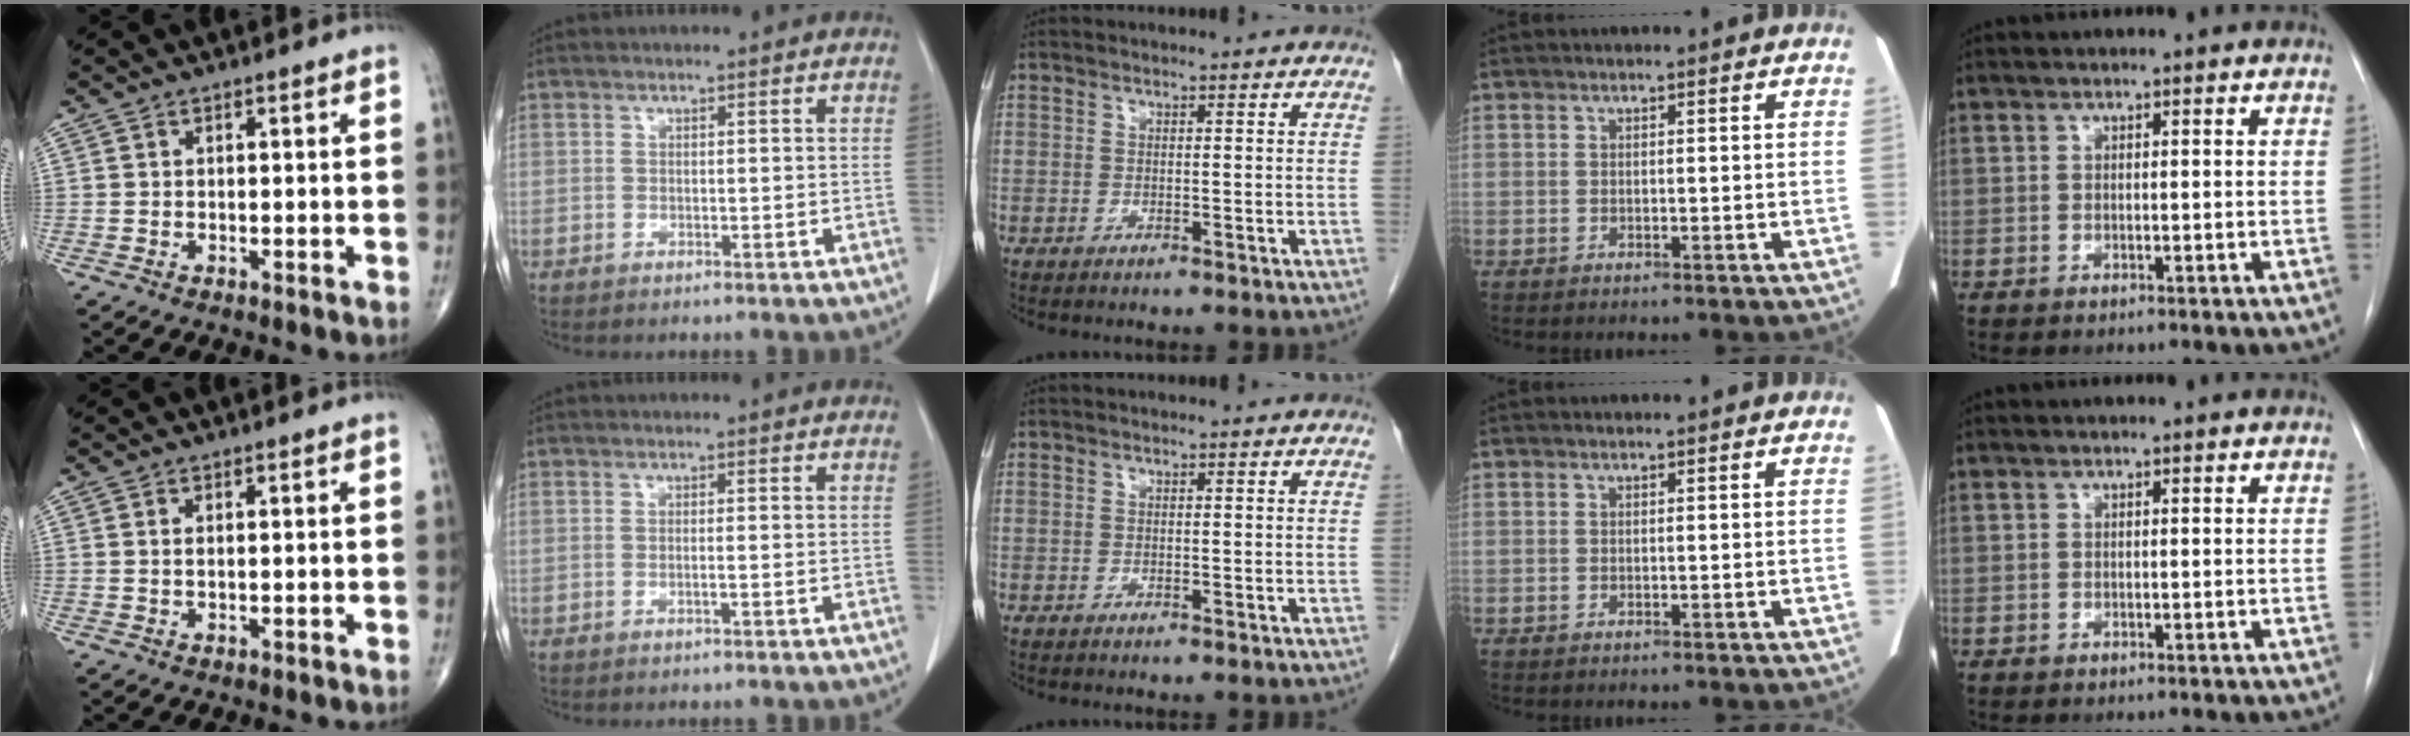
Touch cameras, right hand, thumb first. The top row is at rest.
{"thumb": {"total": 0.8, "force": [0.3, 0.3, 0.7], "torque": [-0.018, 0.001, 0.007]}, "index": {"total": 0.8, "force": [-0.2, -0.1, 0.7], "torque": [-0.015, -0.001, -0.003]}}